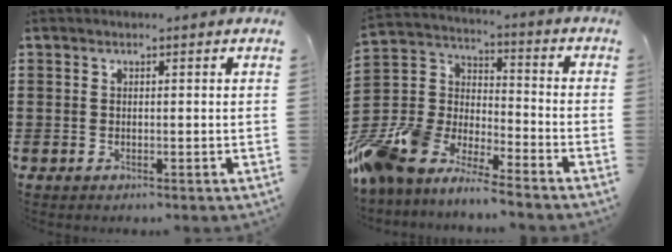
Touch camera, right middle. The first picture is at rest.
{"total": 10.5, "force": [-9.6, 3.7, 2.0], "torque": [-0.080, 0.012, -0.197]}